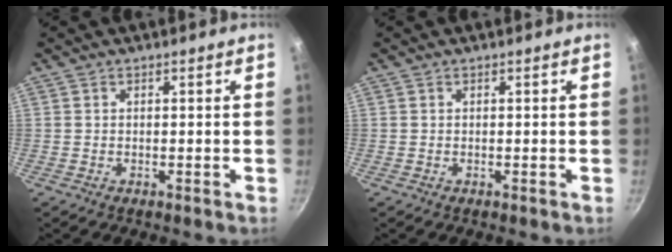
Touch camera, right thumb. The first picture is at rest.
{"total": 0.0}